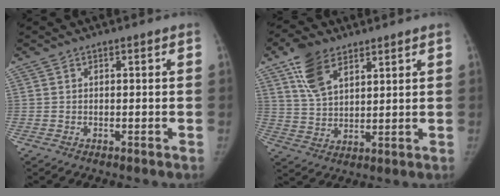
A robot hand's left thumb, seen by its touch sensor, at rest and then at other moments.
{"total": 9.6, "force": [5.7, 5.1, 5.7], "torque": [-0.096, -0.017, 0.115]}